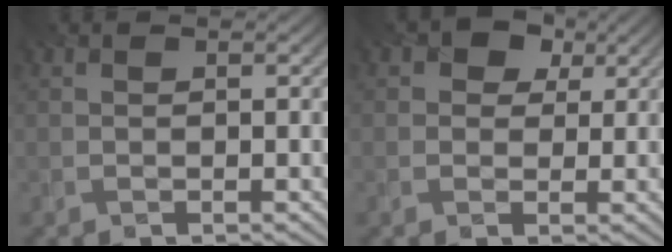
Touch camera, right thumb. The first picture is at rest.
{"total": 4.5, "force": [1.6, 3.8, 1.8], "torque": [-0.023, 0.013, -0.003]}